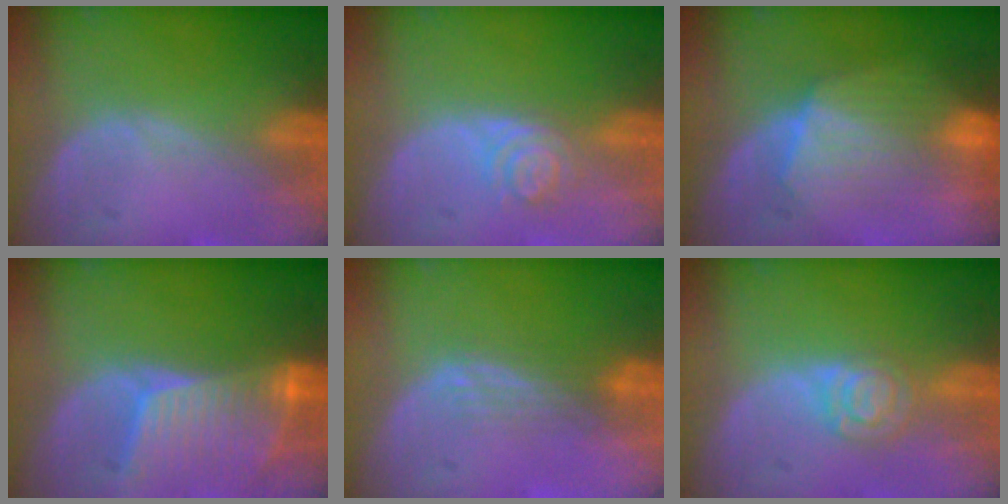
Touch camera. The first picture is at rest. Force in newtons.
{"total": 4.2, "press": 3.6, "slide": 2.1}
{"total": 7.4, "press": 7.4, "slide": 0.3}
{"total": 8.6, "press": 7.7, "slide": 3.8}
{"total": 3.0, "press": 2.5, "slide": 1.7}
{"total": 4.7, "press": 4.2, "slide": 2.1}